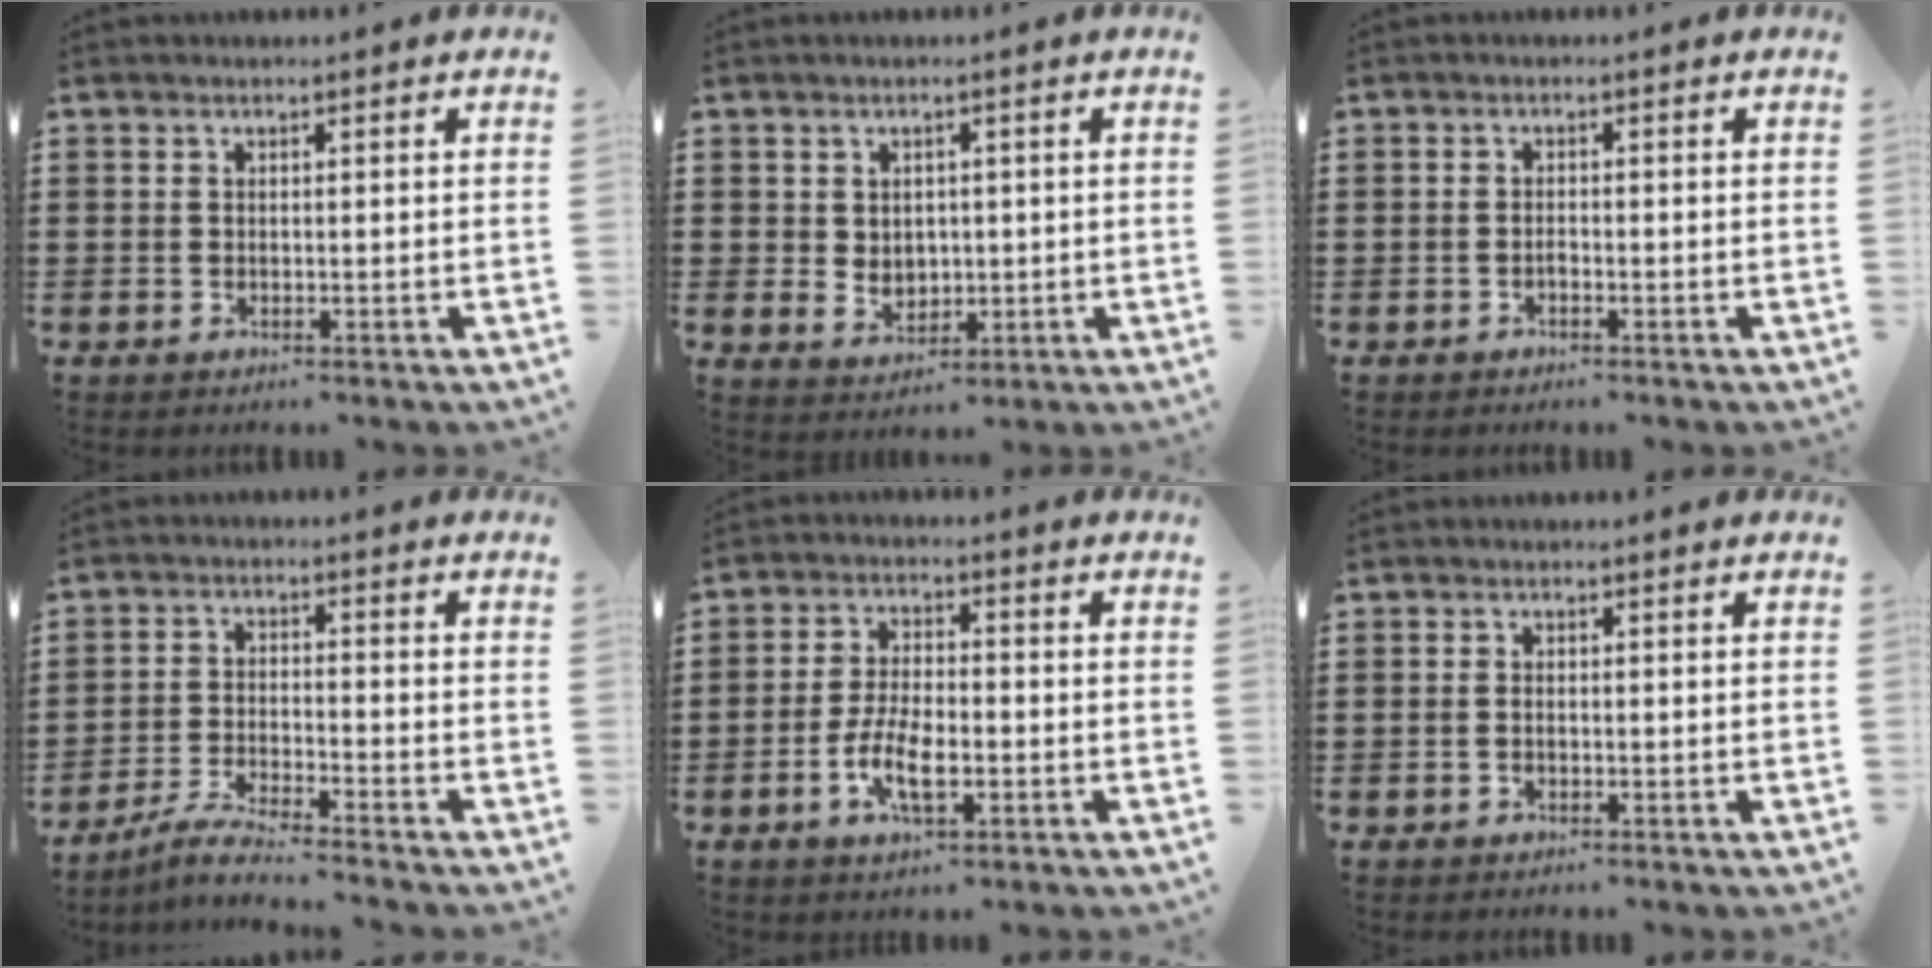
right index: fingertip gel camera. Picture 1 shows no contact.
{"total": 2.7, "force": [0.7, 2.3, 1.2], "torque": [-0.025, 0.002, 0.011]}
{"total": 0.8, "force": [-0.6, 0.1, 0.5], "torque": [-0.013, -0.007, -0.010]}
{"total": 4.7, "force": [-4.4, -0.3, 1.6], "torque": [-0.042, -0.008, -0.087]}
{"total": 6.8, "force": [-2.5, 2.6, 5.8], "torque": [-0.132, -0.007, -0.050]}
{"total": 0.7, "force": [-0.3, 0.2, 0.6], "torque": [-0.016, -0.006, -0.005]}